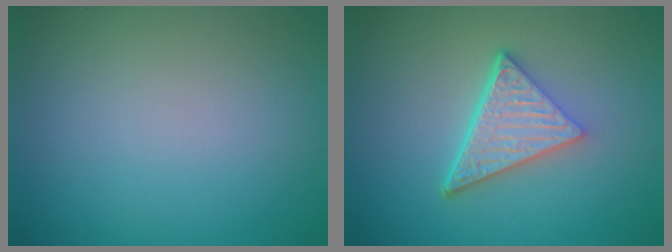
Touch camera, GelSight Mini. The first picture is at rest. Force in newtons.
{"total": 5.2, "press": 3.6, "slide": 3.7}